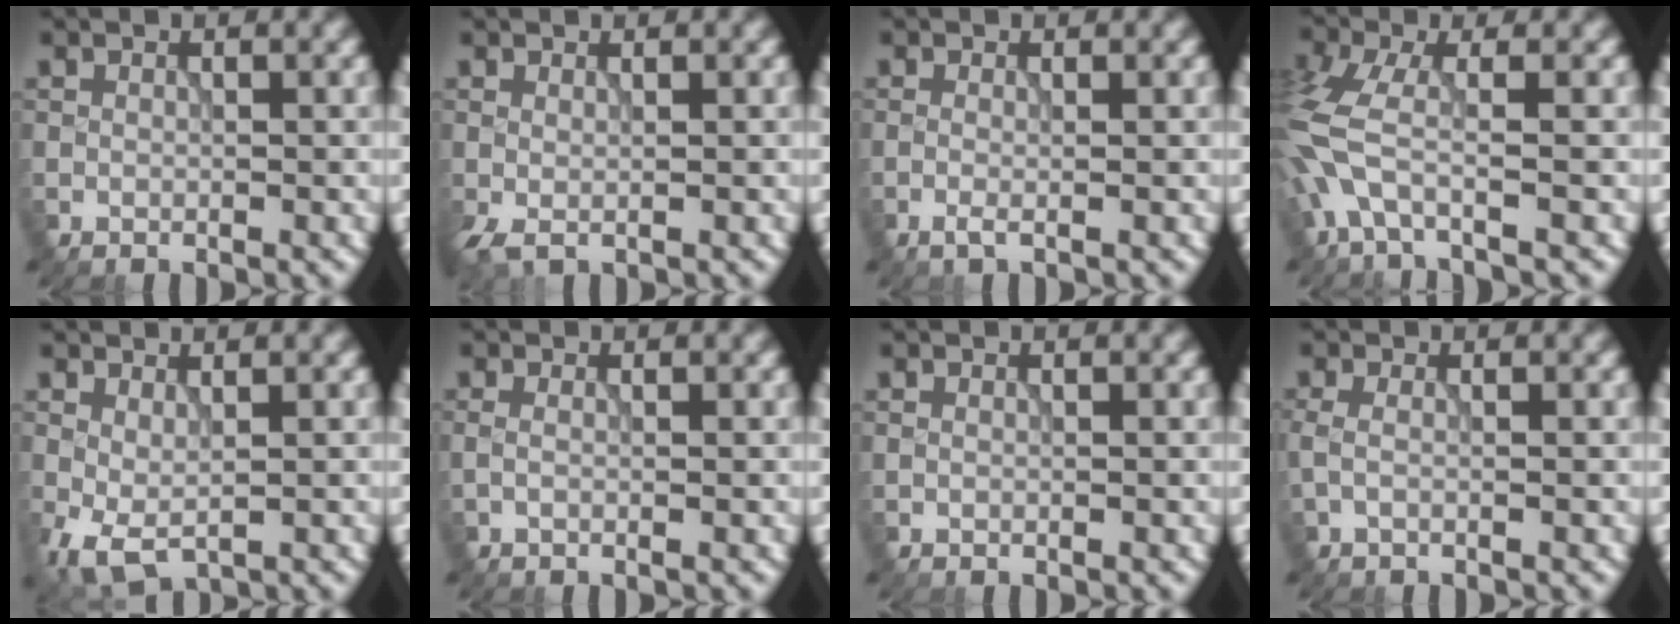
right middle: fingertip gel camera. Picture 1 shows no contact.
{"total": 1.2, "force": [-0.1, 0.4, 1.2], "torque": [-0.032, -0.003, -0.005]}
{"total": 0.8, "force": [-0.3, 0.0, 0.7], "torque": [-0.015, -0.003, -0.008]}
{"total": 5.0, "force": [-1.4, 1.6, 4.5], "torque": [-0.126, -0.003, -0.042]}
{"total": 2.9, "force": [-0.5, 1.5, 2.5], "torque": [-0.062, -0.006, -0.009]}
{"total": 0.8, "force": [-0.1, 0.2, 0.8], "torque": [-0.012, -0.003, -0.002]}
{"total": 0.0}
{"total": 1.4, "force": [-0.2, 0.6, 1.3], "torque": [-0.030, -0.003, -0.006]}